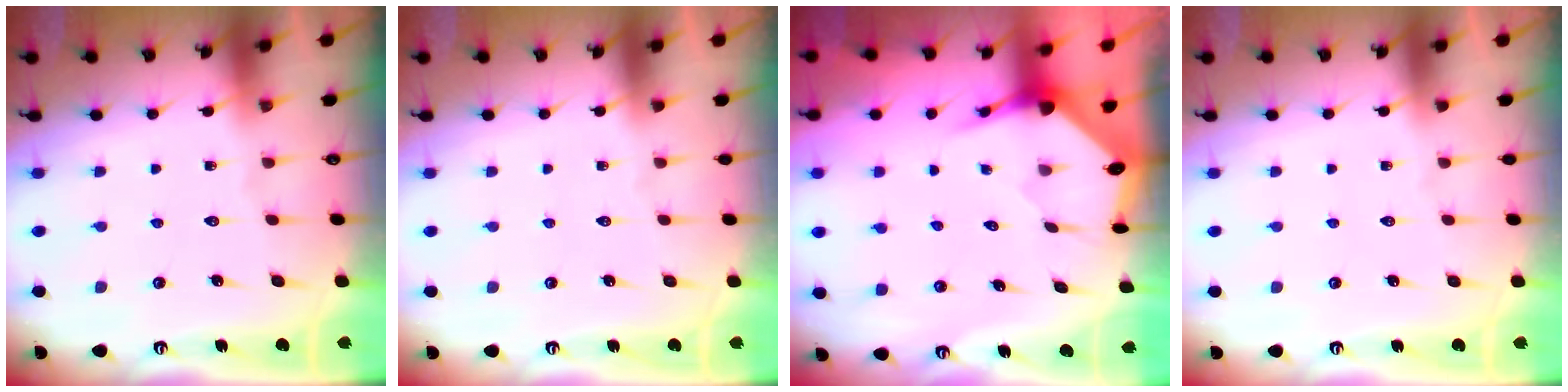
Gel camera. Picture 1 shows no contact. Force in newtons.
{"total": 0.0}
{"total": 3.6, "press": 3.6, "slide": 0.4}
{"total": 0.0}